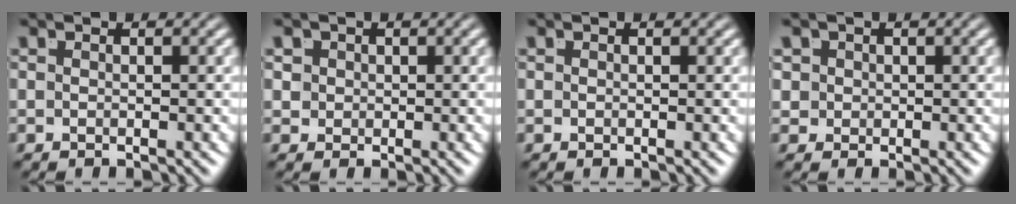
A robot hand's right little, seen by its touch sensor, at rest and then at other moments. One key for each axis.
{"total": 3.4, "fx": 1.0, "fy": 2.9, "fz": 1.4, "tx": -0.037, "ty": -0.005, "tz": 0.018}
{"total": 0.0}
{"total": 3.9, "fx": 0.6, "fy": 3.5, "fz": 1.6, "tx": -0.051, "ty": -0.012, "tz": 0.014}